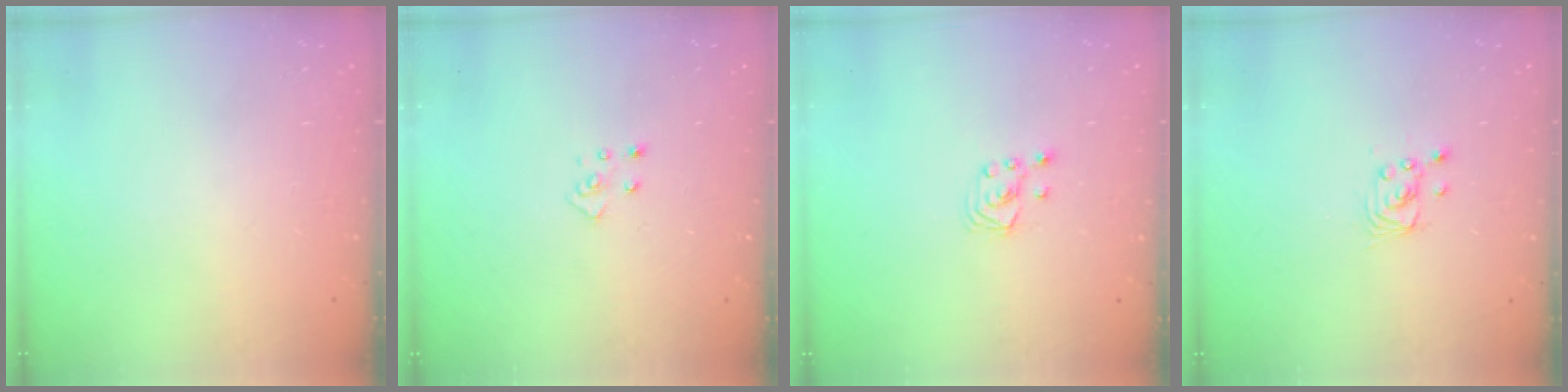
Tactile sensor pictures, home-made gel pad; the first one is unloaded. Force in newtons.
{"total": 3.8, "press": 3.8, "slide": 0.4}
{"total": 2.7, "press": 2.7, "slide": 0.3}
{"total": 2.5, "press": 2.5, "slide": 0.1}